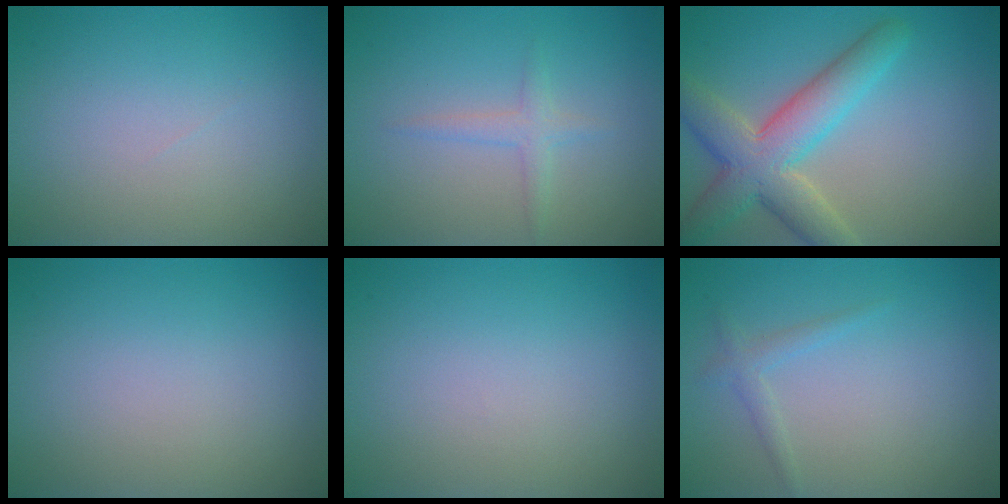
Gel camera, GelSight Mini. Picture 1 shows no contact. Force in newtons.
{"total": 1.5, "press": 1.5, "slide": 0.1}
{"total": 6.9, "press": 6.9, "slide": 0.4}
{"total": 0.0}
{"total": 0.0}
{"total": 1.2, "press": 1.2, "slide": 0.0}